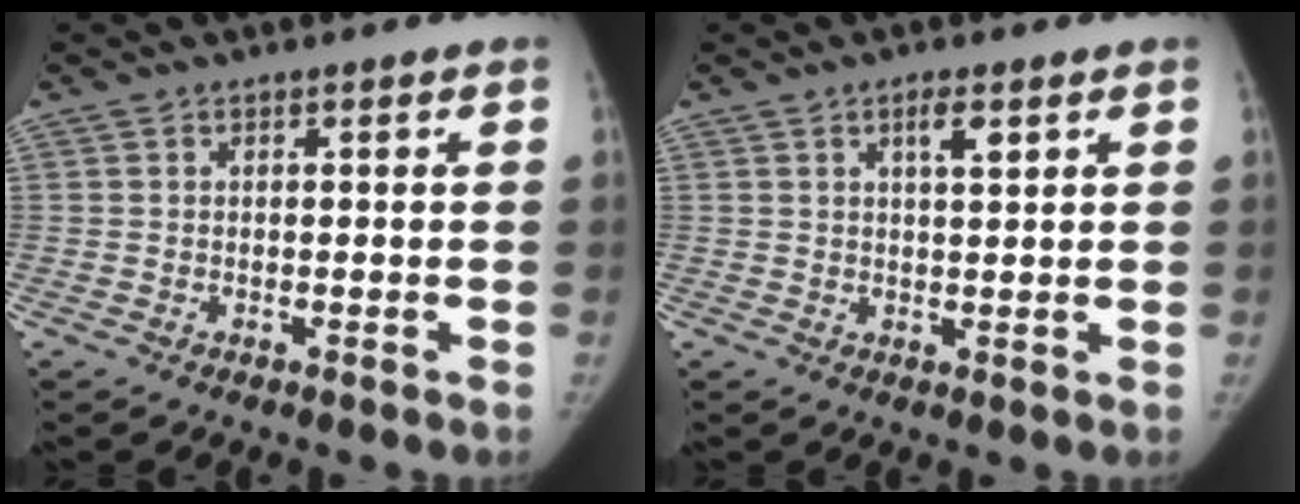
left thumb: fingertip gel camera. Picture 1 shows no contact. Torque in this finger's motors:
{"motor_torque": [0.06, -0.12, 0.86, -0.34, 0.11]}